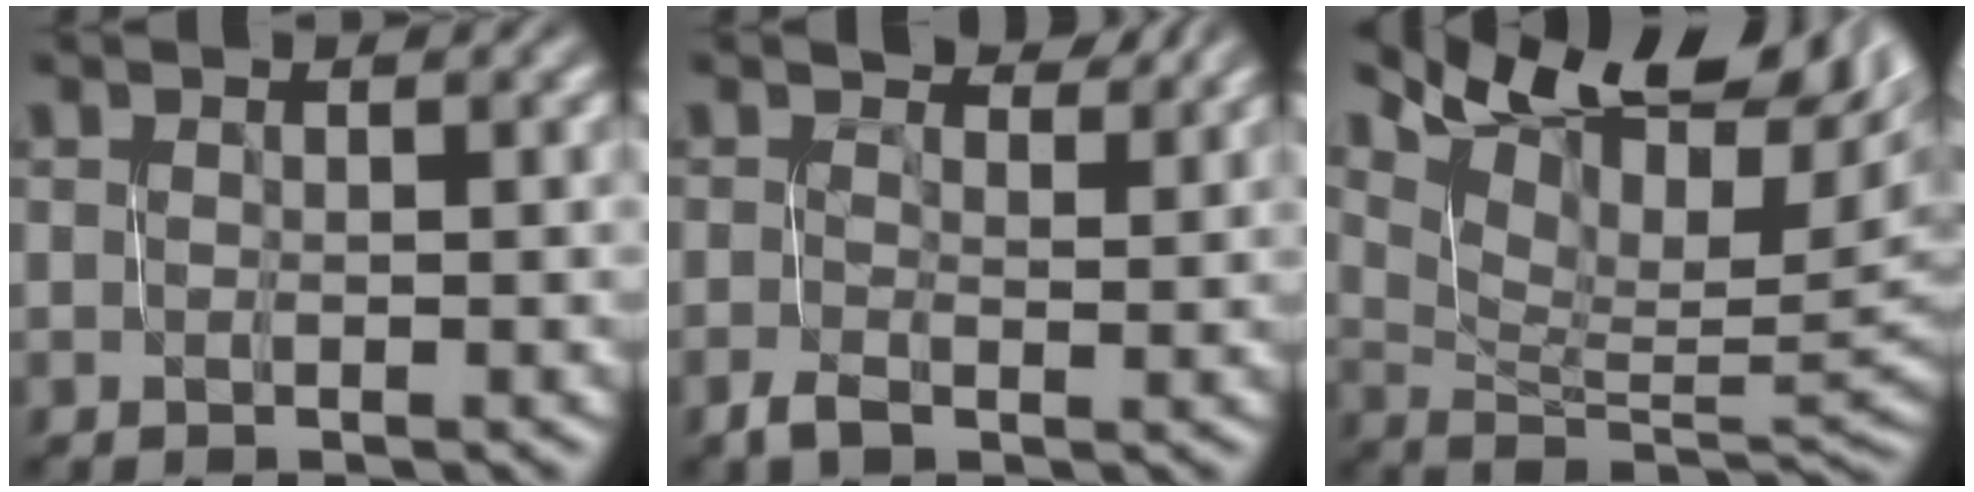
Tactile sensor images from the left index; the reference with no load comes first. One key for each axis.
{"total": 2.7, "fx": 0.6, "fy": 1.8, "fz": 1.9, "tx": -0.038, "ty": 0.005, "tz": 0.002}
{"total": 14.1, "fx": 8.1, "fy": 5.5, "fz": 10.1, "tx": -0.150, "ty": 0.033, "tz": 0.142}